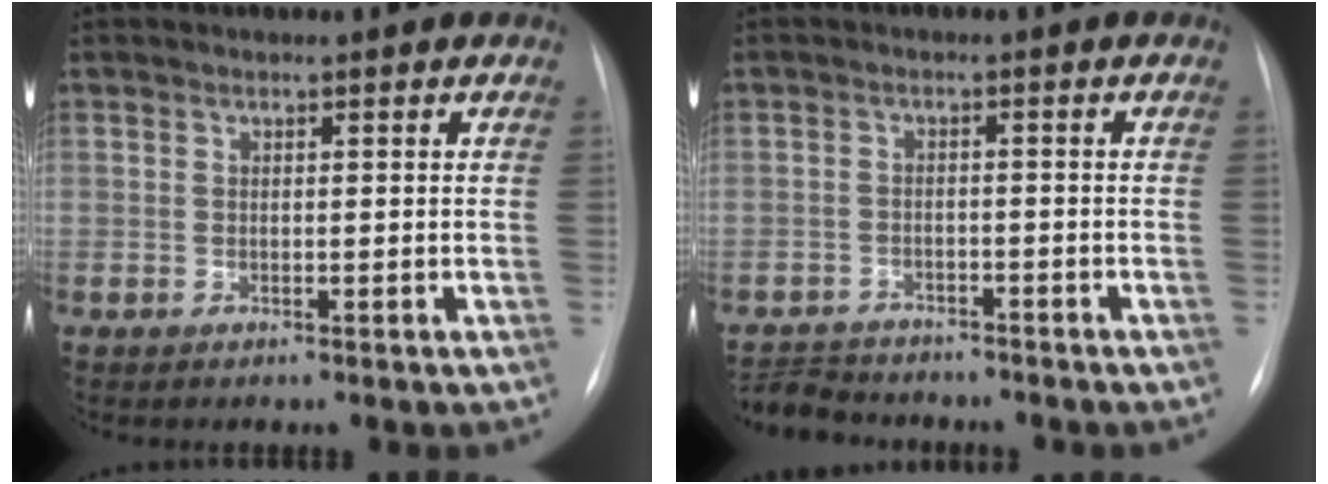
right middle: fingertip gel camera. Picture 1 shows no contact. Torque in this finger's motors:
{"motor_torque": [-0.60, -0.28, -0.03, -0.04]}